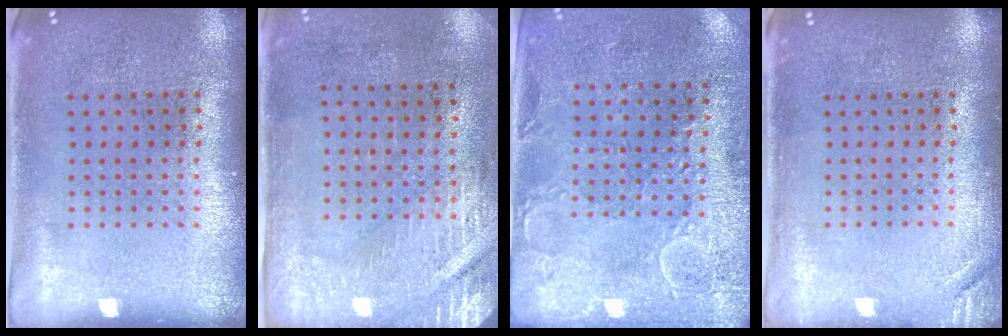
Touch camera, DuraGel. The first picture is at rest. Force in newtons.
{"total": 2.9, "press": 2.5, "slide": 1.4}
{"total": 2.9, "press": 2.6, "slide": 1.2}
{"total": 1.3, "press": 1.3, "slide": 0.3}